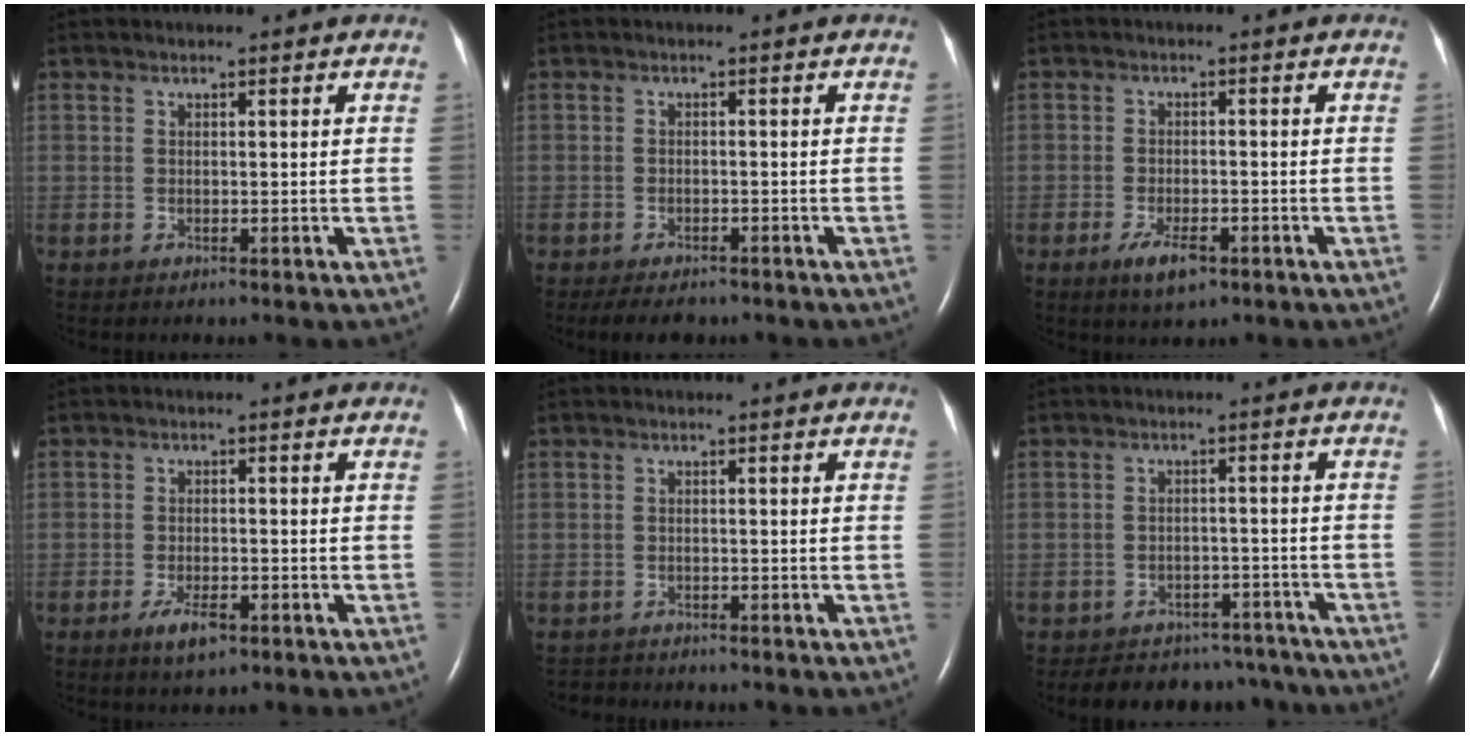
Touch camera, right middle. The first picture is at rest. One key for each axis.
{"total": 5.2, "fx": -4.2, "fy": 2.1, "fz": 2.2, "tx": -0.031, "ty": -0.006, "tz": -0.058}
{"total": 4.5, "fx": -2.6, "fy": 1.6, "fz": 3.3, "tx": -0.065, "ty": -0.004, "tz": -0.039}
{"total": 3.9, "fx": -2.2, "fy": 1.4, "fz": 2.9, "tx": -0.057, "ty": -0.003, "tz": -0.035}
{"total": 2.4, "fx": -2.3, "fy": 0.8, "fz": -0.1, "tx": -0.002, "ty": -0.007, "tz": -0.034}
{"total": 11.6, "fx": -10.2, "fy": 5.3, "fz": 1.9, "tx": -0.025, "ty": 0.019, "tz": -0.119}